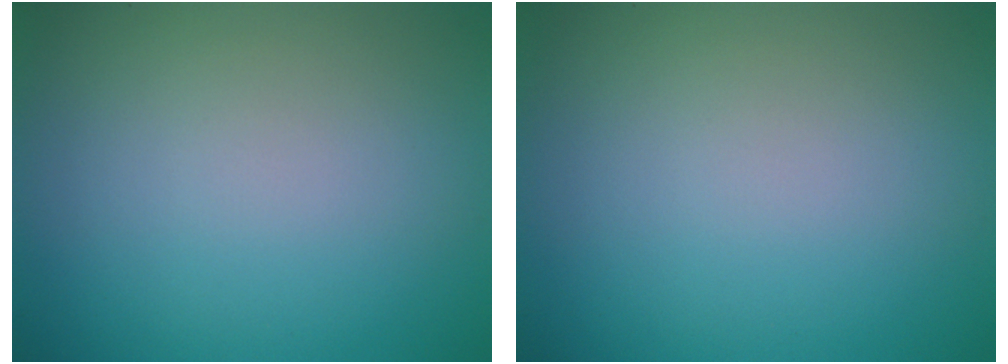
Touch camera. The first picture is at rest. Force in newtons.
{"total": 0.0}